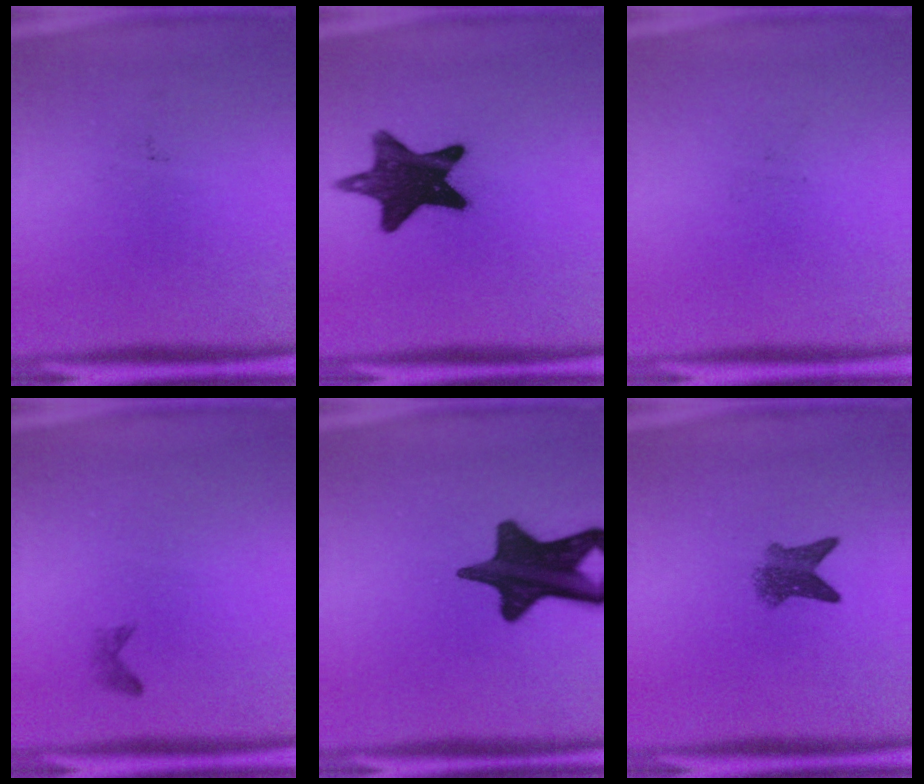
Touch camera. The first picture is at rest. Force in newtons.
{"total": 14.2}
{"total": 0.0}
{"total": 0.7}
{"total": 16.9}
{"total": 3.9}